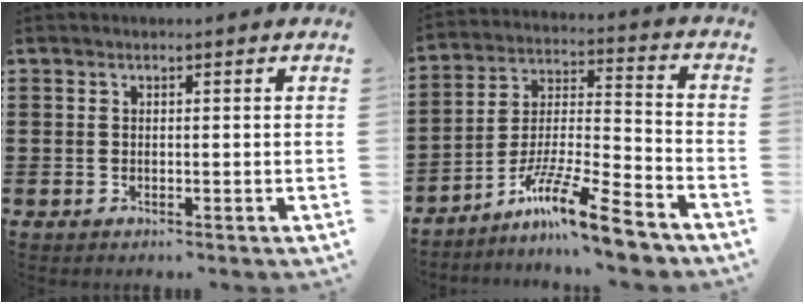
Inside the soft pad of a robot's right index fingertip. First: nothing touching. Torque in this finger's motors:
{"motor_torque": [-0.16, 0.17, 0.53, 0.05]}